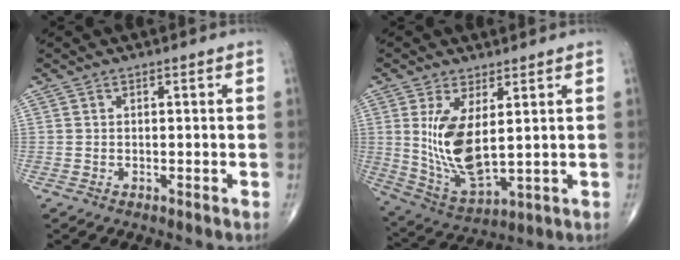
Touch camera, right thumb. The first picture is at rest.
{"total": 12.1, "force": [2.2, 5.1, 10.7], "torque": [-0.210, -0.028, 0.061]}